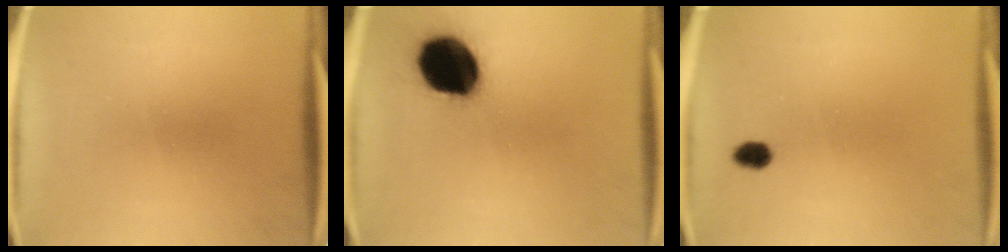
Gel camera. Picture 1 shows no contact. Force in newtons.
{"total": 19.0}
{"total": 2.3}